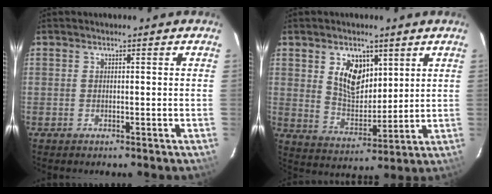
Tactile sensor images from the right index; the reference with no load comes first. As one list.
[{"total": 9.2, "force": [4.0, 5.8, 5.8], "torque": [-0.101, 0.004, 0.082]}]